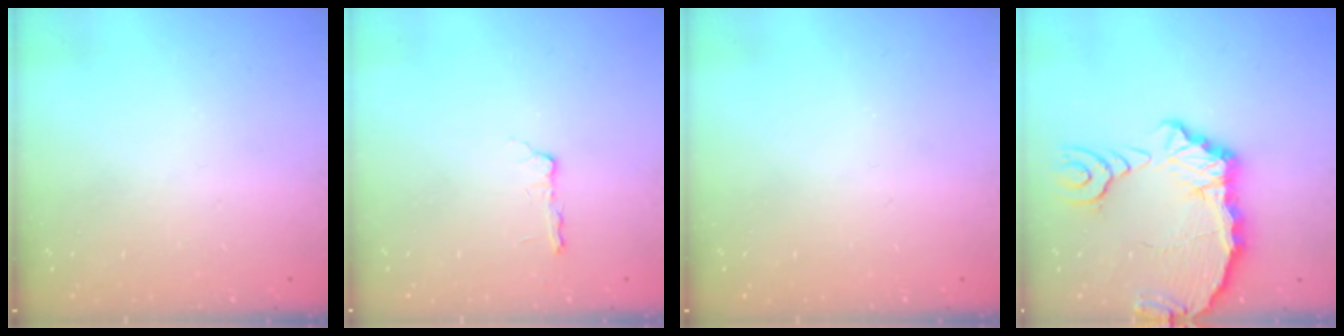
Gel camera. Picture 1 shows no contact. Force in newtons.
{"total": 2.2, "press": 2.1, "slide": 0.4}
{"total": 0.0}
{"total": 12.1, "press": 12.0, "slide": 1.7}